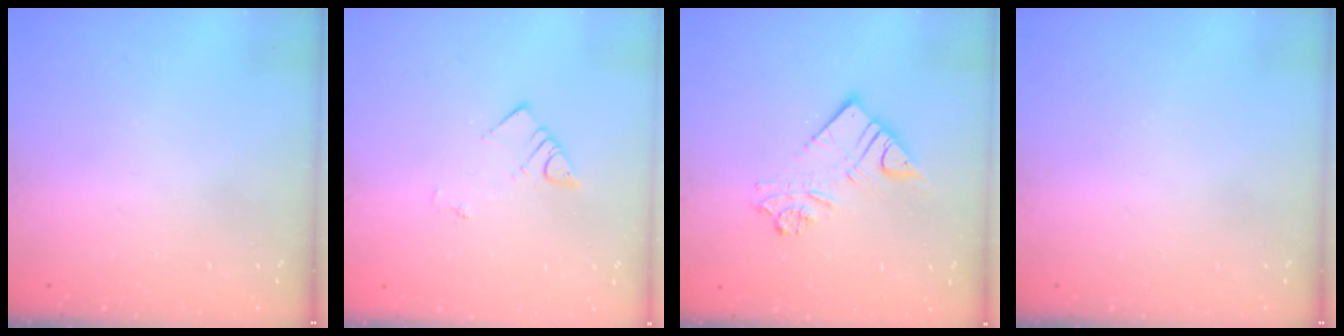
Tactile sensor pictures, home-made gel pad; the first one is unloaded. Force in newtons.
{"total": 3.7, "press": 3.6, "slide": 0.6}
{"total": 10.8, "press": 10.8, "slide": 1.1}
{"total": 0.0}